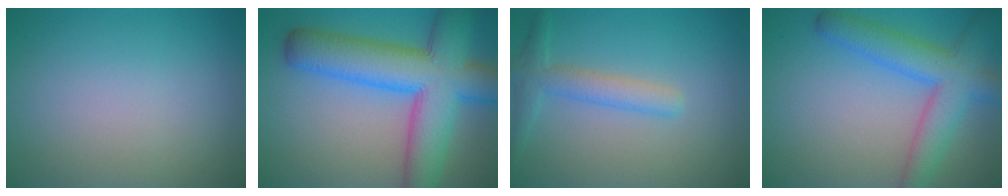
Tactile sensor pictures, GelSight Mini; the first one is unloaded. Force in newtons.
{"total": 11.2, "press": 11.2, "slide": 0.4}
{"total": 2.8, "press": 2.8, "slide": 0.1}
{"total": 6.4, "press": 6.4, "slide": 0.3}